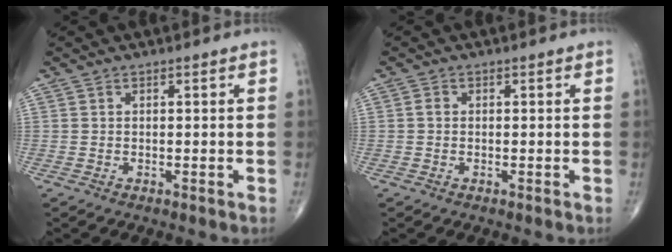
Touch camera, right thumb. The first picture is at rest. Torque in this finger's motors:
{"motor_torque": [0.09, 0.07, 0.02, -0.01, -0.01]}